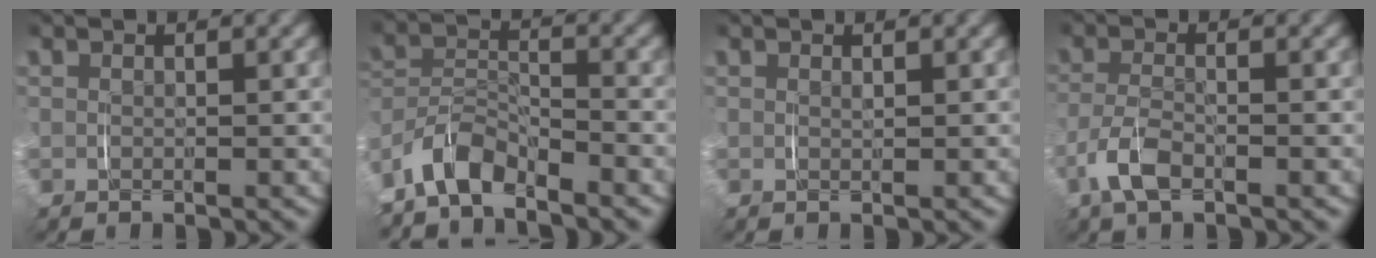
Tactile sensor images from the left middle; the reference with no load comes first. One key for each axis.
{"total": 4.8, "fx": -4.5, "fy": 1.4, "fz": 0.9, "tx": -0.024, "ty": 0.001, "tz": -0.090}
{"total": 0.0}
{"total": 2.8, "fx": -2.1, "fy": 0.6, "fz": 1.7, "tx": -0.046, "ty": -0.010, "tz": -0.035}